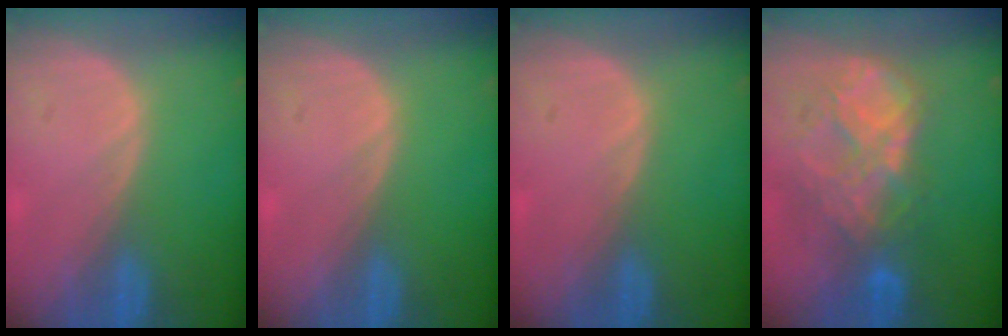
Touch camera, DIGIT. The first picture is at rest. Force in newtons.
{"total": 0.0}
{"total": 0.0}
{"total": 9.0, "press": 7.7, "slide": 4.7}